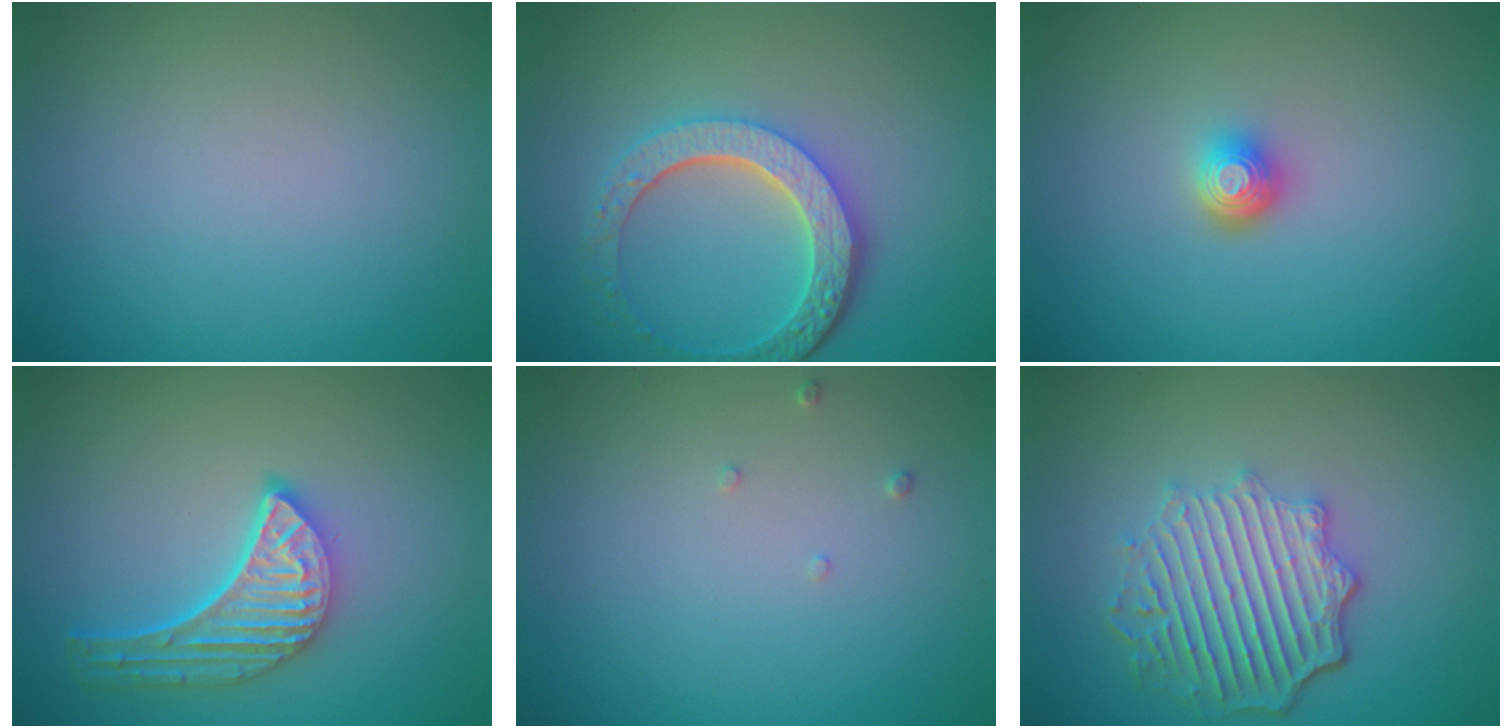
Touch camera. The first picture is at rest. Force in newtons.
{"total": 5.6, "press": 4.3, "slide": 3.6}
{"total": 1.9, "press": 1.4, "slide": 1.4}
{"total": 5.0, "press": 3.9, "slide": 3.2}
{"total": 0.7, "press": 0.7, "slide": 0.2}
{"total": 5.9, "press": 4.6, "slide": 3.7}